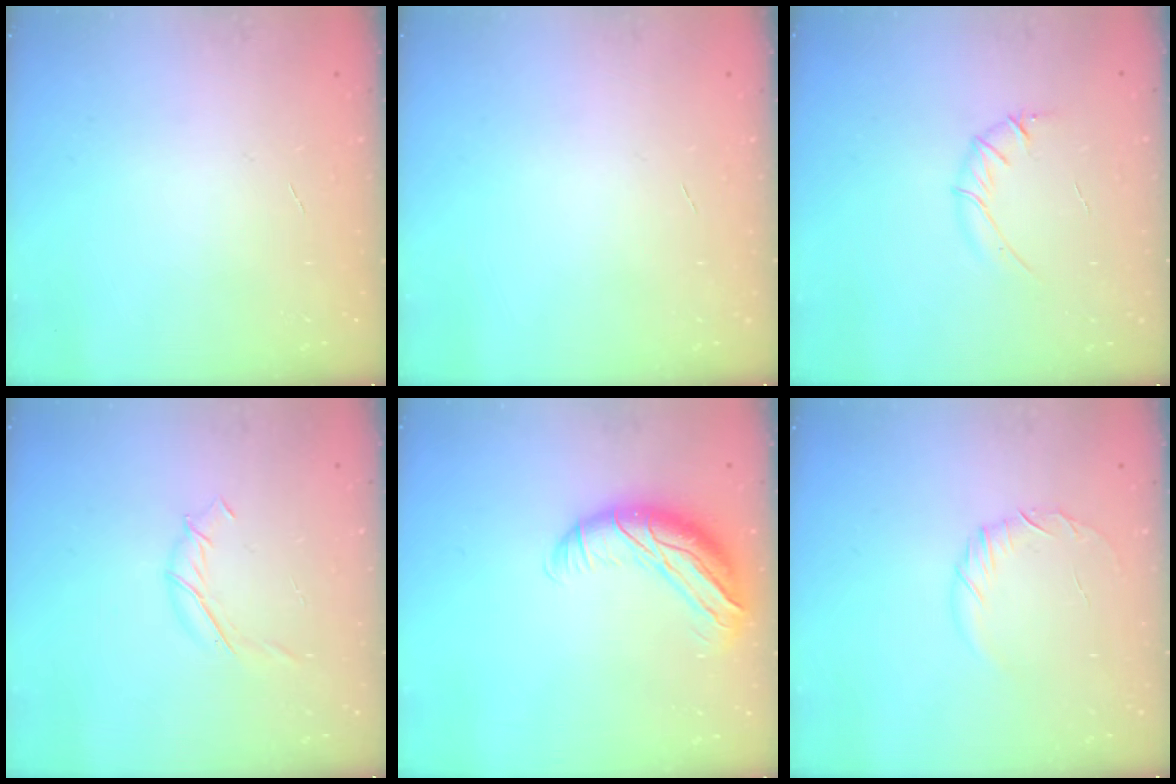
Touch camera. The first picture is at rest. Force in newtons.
{"total": 0.0}
{"total": 4.5, "press": 4.3, "slide": 1.5}
{"total": 6.7, "press": 6.7, "slide": 0.7}
{"total": 12.3, "press": 11.8, "slide": 3.5}
{"total": 5.2, "press": 5.0, "slide": 1.3}